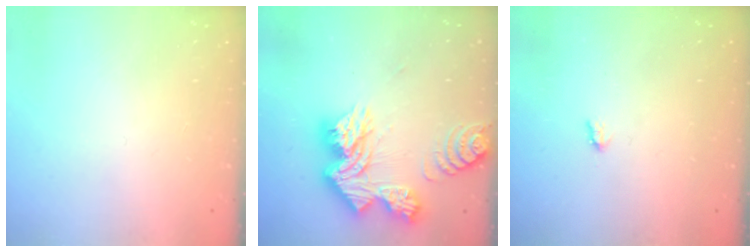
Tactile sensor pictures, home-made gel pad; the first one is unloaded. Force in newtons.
{"total": 20.1, "press": 20.0, "slide": 1.8}
{"total": 1.9, "press": 1.9, "slide": 0.3}